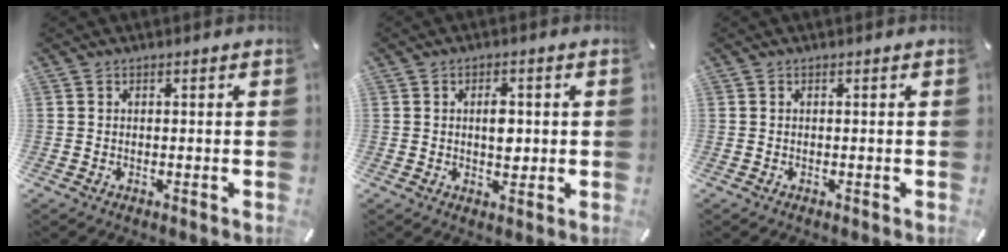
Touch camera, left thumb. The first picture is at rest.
{"total": 4.7, "force": [0.4, 2.8, 3.8], "torque": [-0.052, -0.003, 0.001]}
{"total": 0.0}